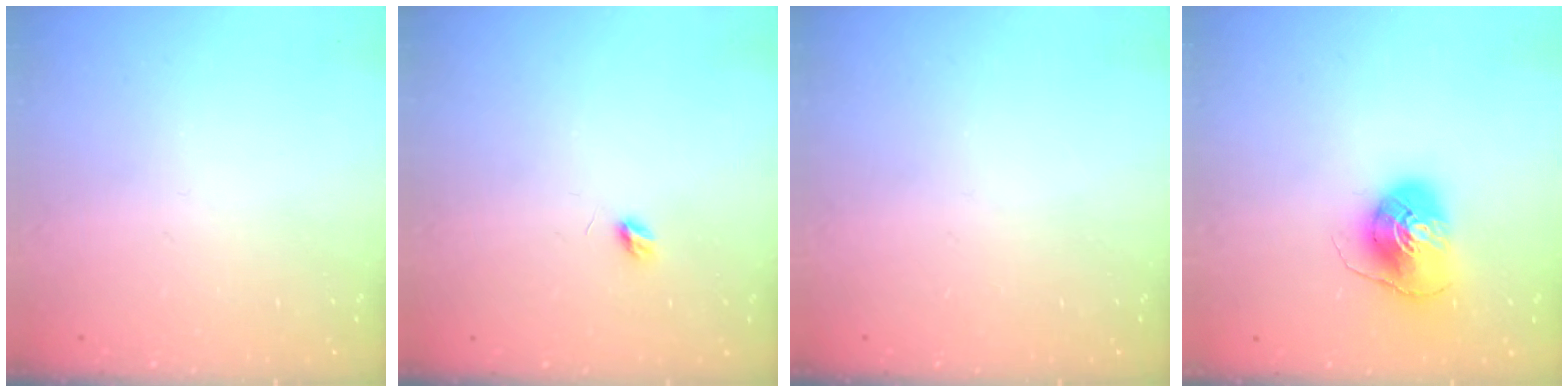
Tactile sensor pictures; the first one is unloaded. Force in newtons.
{"total": 3.7, "press": 3.7, "slide": 0.3}
{"total": 0.0}
{"total": 8.1, "press": 8.0, "slide": 1.2}